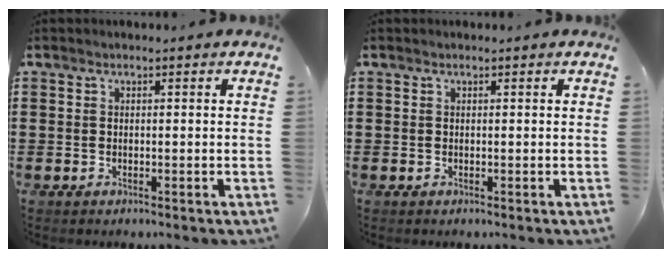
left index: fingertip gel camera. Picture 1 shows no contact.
{"total": 0.0}